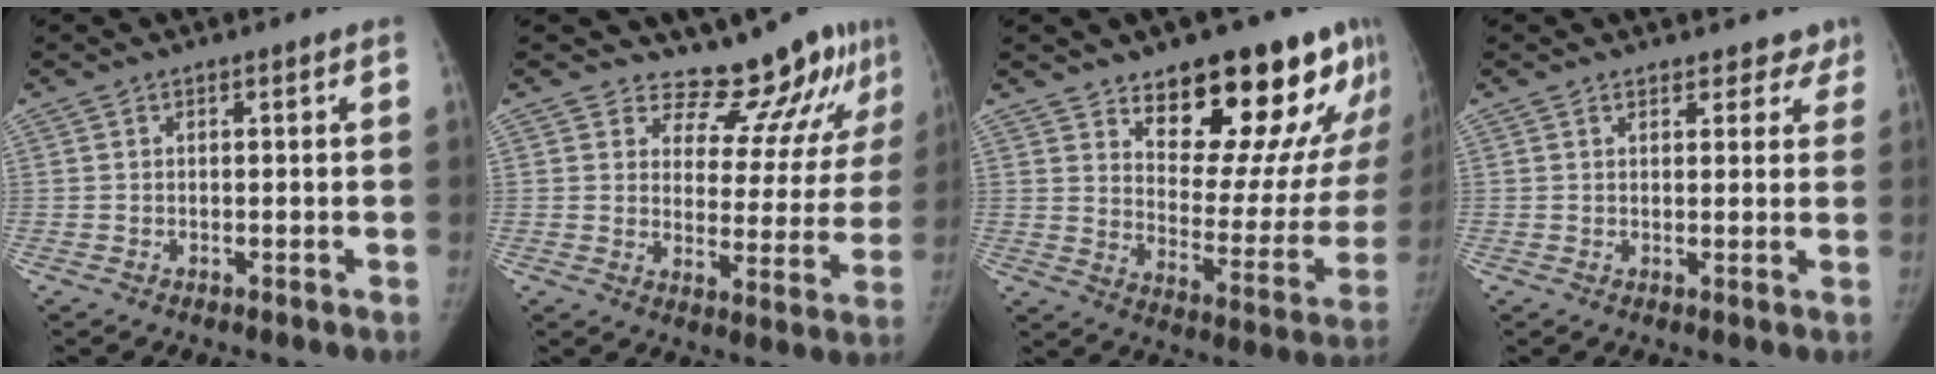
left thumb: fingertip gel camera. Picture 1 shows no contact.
{"total": 12.5, "force": [11.4, 4.1, 3.0], "torque": [-0.003, -0.098, 0.147]}
{"total": 23.6, "force": [16.6, 9.7, 13.6], "torque": [-0.133, -0.100, 0.236]}
{"total": 4.7, "force": [3.9, 2.5, 0.5], "torque": [0.038, -0.014, 0.033]}